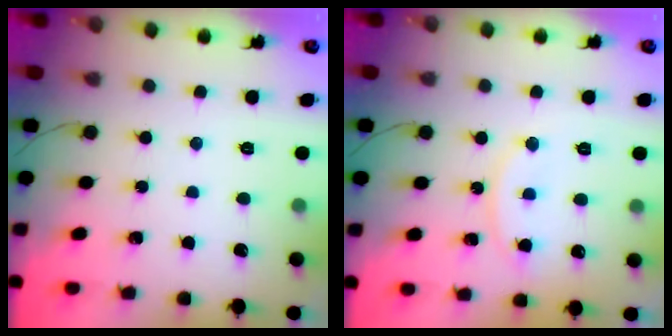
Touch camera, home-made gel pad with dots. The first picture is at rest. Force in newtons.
{"total": 9.4, "press": 9.4, "slide": 0.7}